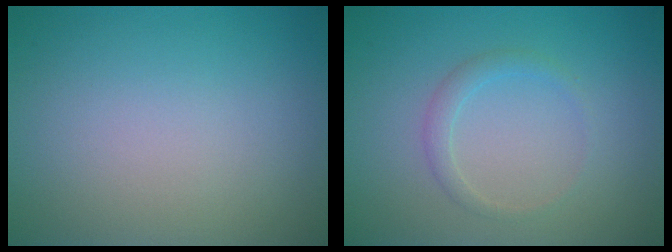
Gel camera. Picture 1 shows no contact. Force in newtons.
{"total": 1.4, "press": 1.4, "slide": 0.1}